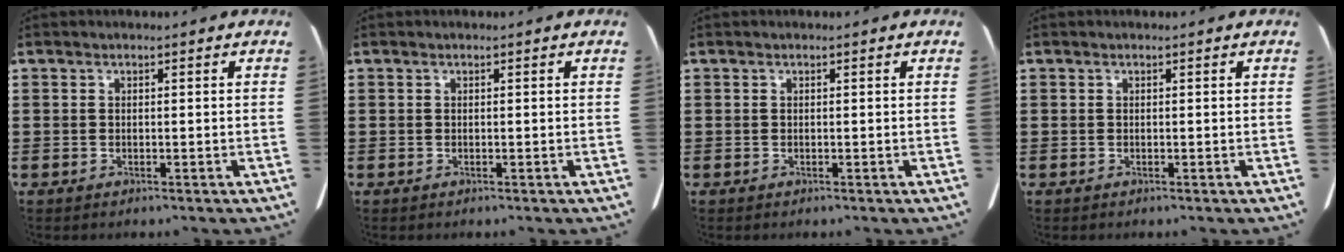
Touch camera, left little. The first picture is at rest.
{"total": 0.0}
{"total": 0.0}
{"total": 0.0}